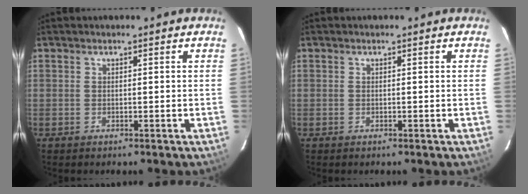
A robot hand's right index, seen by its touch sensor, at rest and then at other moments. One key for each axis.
{"total": 0.0}